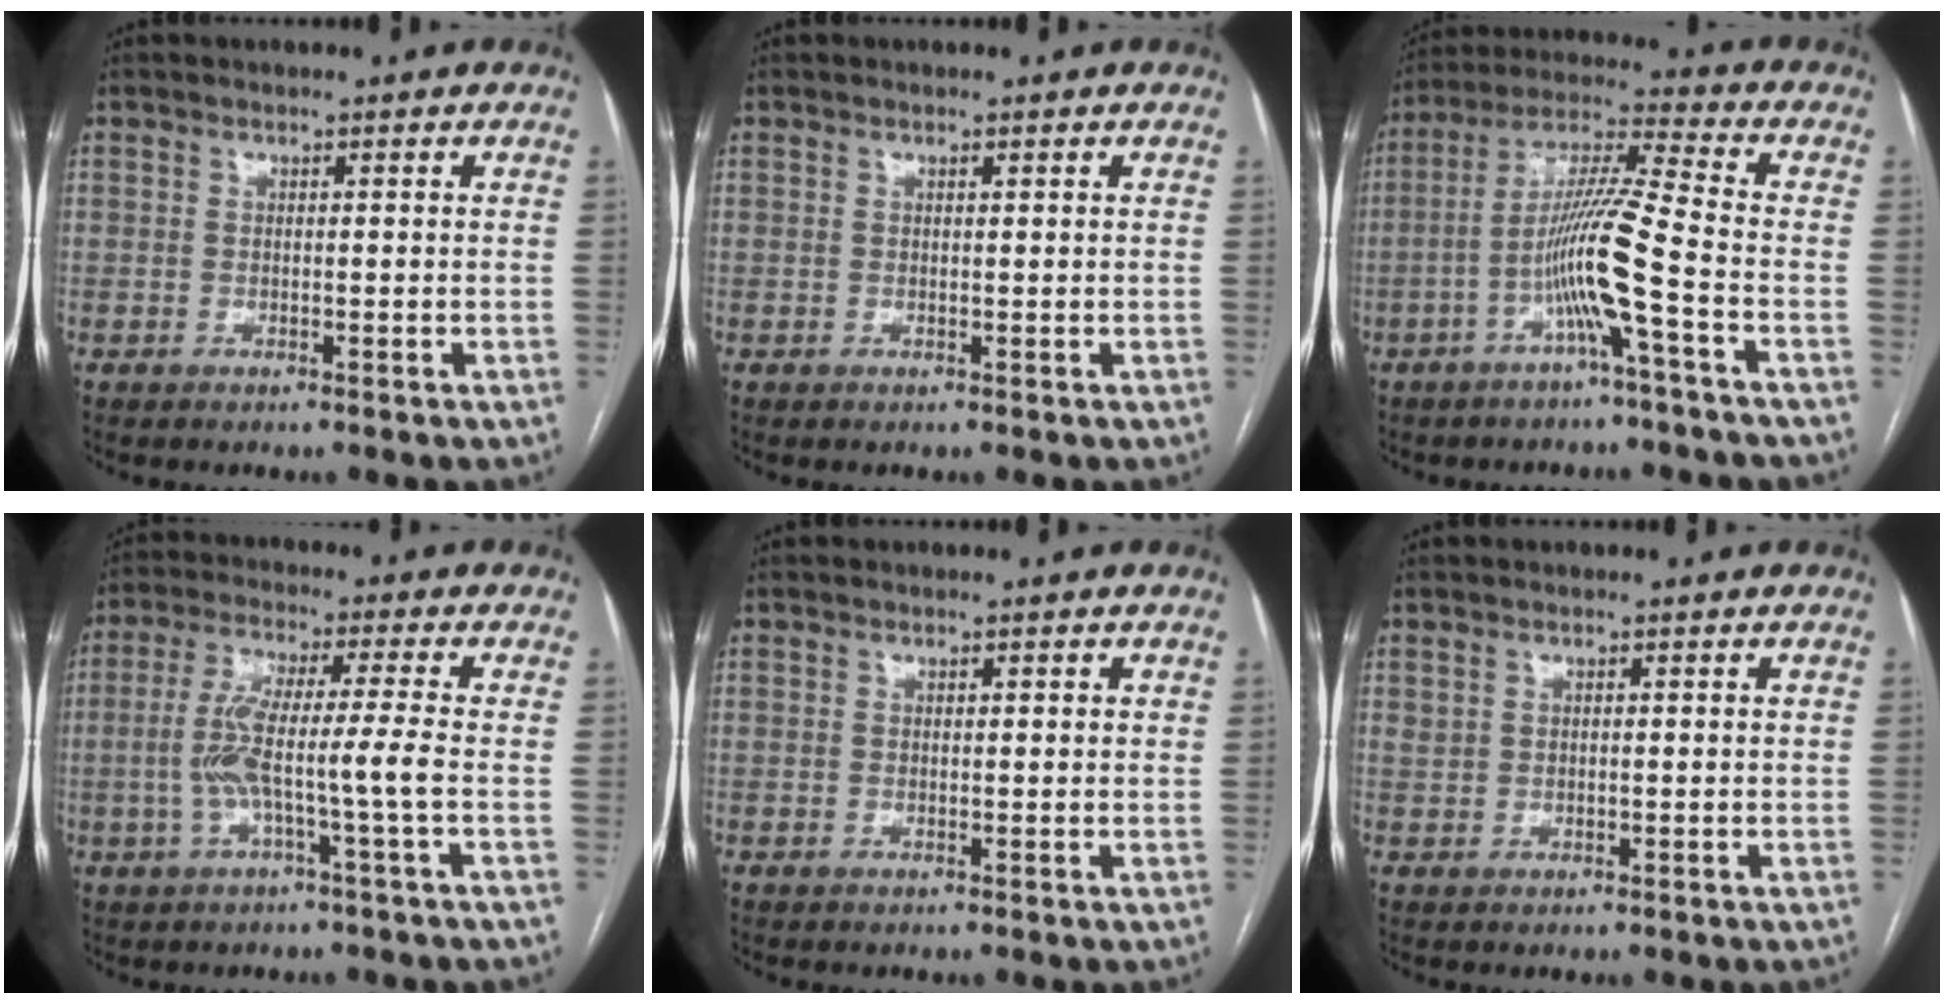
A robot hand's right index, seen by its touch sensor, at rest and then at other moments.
{"total": 0.0}
{"total": 10.8, "force": [-3.8, -1.2, 10.0], "torque": [-0.193, 0.012, -0.075]}
{"total": 8.1, "force": [-1.6, -0.5, 7.9], "torque": [-0.162, 0.010, -0.031]}
{"total": 0.7, "force": [0.3, 0.2, 0.6], "torque": [-0.009, 0.002, 0.004]}
{"total": 1.0, "force": [0.7, 0.6, 0.3], "torque": [-0.003, 0.004, 0.015]}